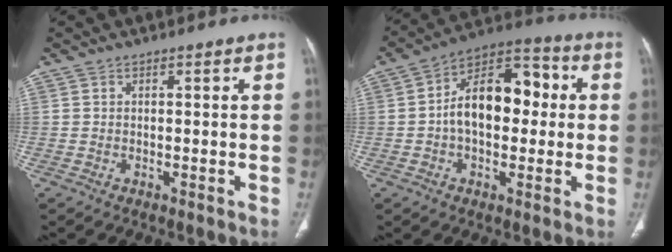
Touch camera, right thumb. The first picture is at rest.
{"total": 15.1, "force": [0.6, 9.2, 12.0], "torque": [-0.162, 0.039, -0.001]}